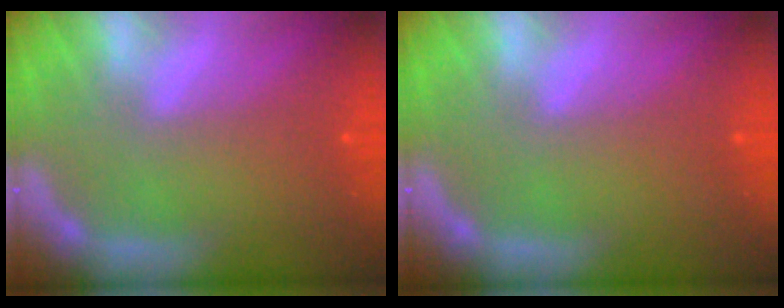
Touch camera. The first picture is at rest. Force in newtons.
{"total": 0.0}